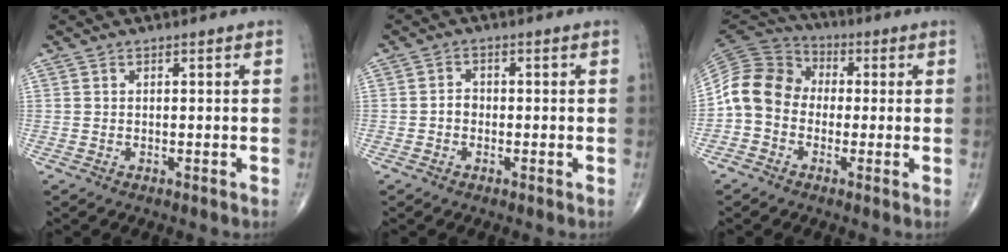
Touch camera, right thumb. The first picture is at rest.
{"total": 1.8, "force": [-0.6, 1.5, 0.9], "torque": [-0.004, 0.007, -0.014]}
{"total": 11.1, "force": [-1.1, 9.4, 5.8], "torque": [-0.101, 0.039, -0.036]}